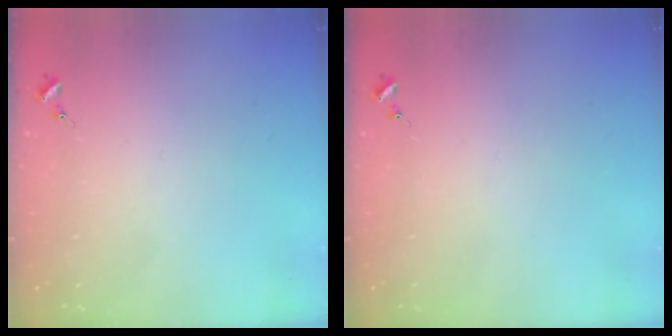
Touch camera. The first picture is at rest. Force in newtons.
{"total": 0.0}